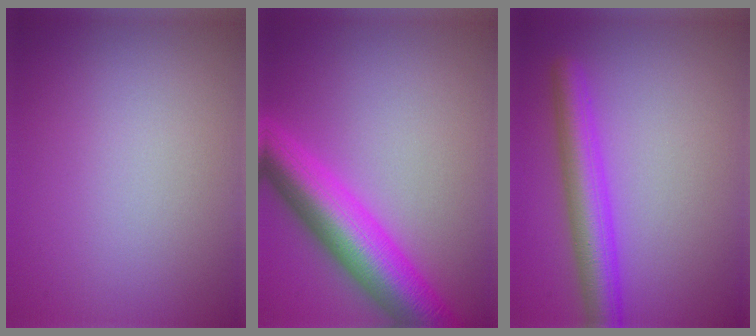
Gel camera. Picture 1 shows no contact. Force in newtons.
{"total": 8.4, "press": 8.4, "slide": 0.2}
{"total": 4.8, "press": 4.8, "slide": 0.1}